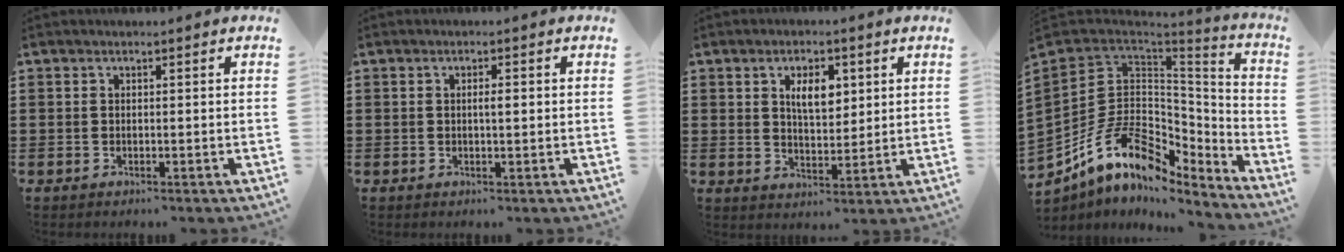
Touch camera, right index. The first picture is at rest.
{"total": 1.6, "force": [0.1, 0.3, 1.5], "torque": [-0.028, 0.002, 0.001]}
{"total": 5.3, "force": [1.9, 2.6, 4.2], "torque": [-0.074, 0.005, 0.028]}
{"total": 14.3, "force": [-5.6, 10.0, 8.6], "torque": [-0.183, 0.007, -0.098]}